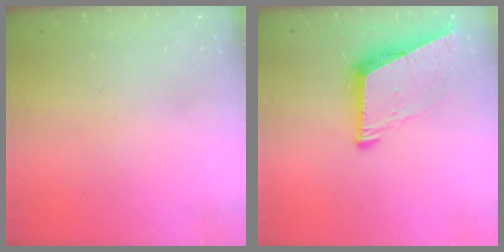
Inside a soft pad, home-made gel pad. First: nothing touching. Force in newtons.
{"total": 9.1, "press": 8.4, "slide": 3.7}